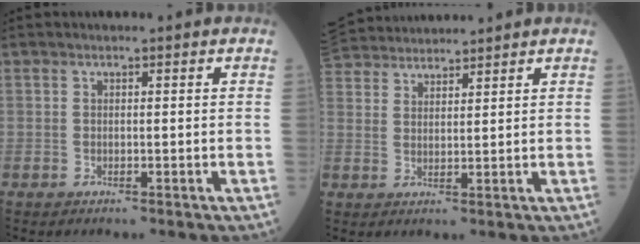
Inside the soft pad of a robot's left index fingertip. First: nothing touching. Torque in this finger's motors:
{"motor_torque": [-0.62, -1.07, -0.04, -0.01]}